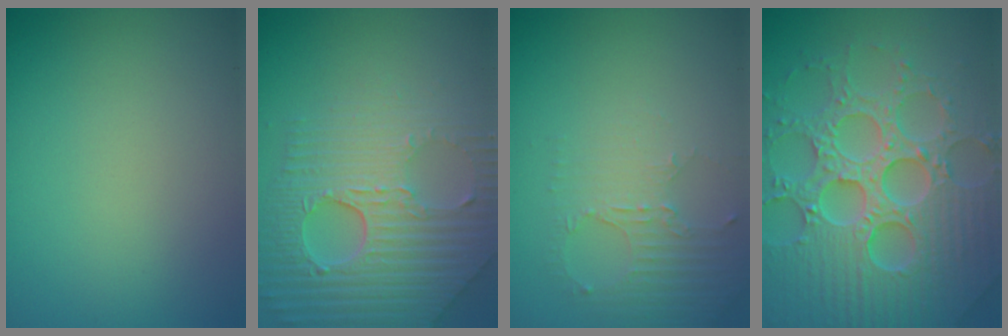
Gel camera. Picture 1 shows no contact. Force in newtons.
{"total": 8.4, "press": 5.8, "slide": 6.1}
{"total": 2.5, "press": 1.7, "slide": 1.8}
{"total": 8.1, "press": 7.9, "slide": 1.8}